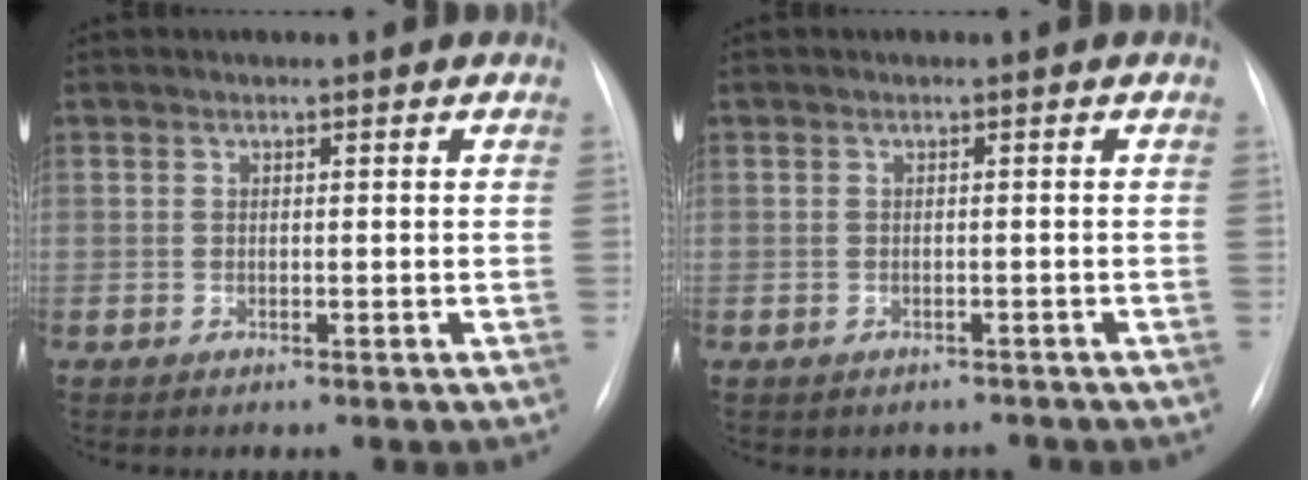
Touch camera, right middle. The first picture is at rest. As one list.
[{"total": 1.8, "force": [-1.4, 1.1, -0.1], "torque": [-0.001, 0.009, -0.020]}]